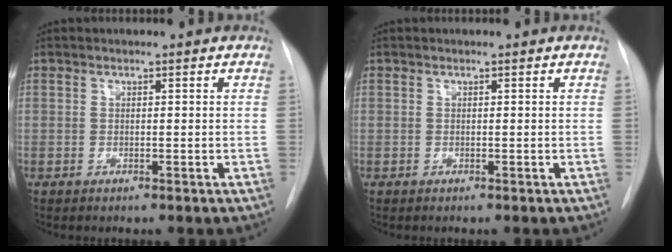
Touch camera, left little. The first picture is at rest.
{"total": 0.0}